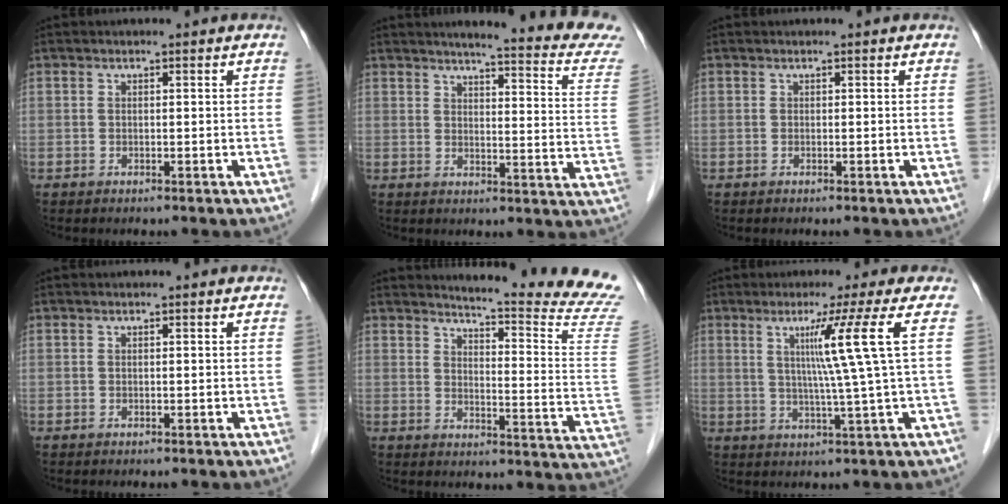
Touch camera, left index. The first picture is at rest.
{"total": 17.1, "force": [15.5, -0.2, 7.1], "torque": [-0.085, -0.082, 0.159]}
{"total": 0.0}
{"total": 0.0}
{"total": 18.3, "force": [17.5, -2.5, 4.7], "torque": [-0.077, -0.159, 0.190]}
{"total": 8.2, "force": [2.2, -3.1, 7.2], "torque": [-0.130, -0.007, 0.049]}